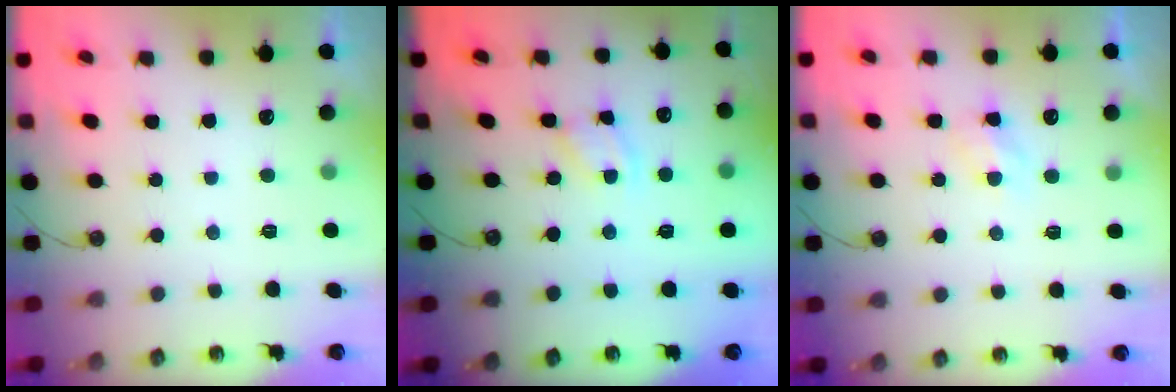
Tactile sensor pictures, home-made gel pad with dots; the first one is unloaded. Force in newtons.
{"total": 2.3, "press": 2.3, "slide": 0.1}
{"total": 3.8, "press": 3.7, "slide": 0.5}